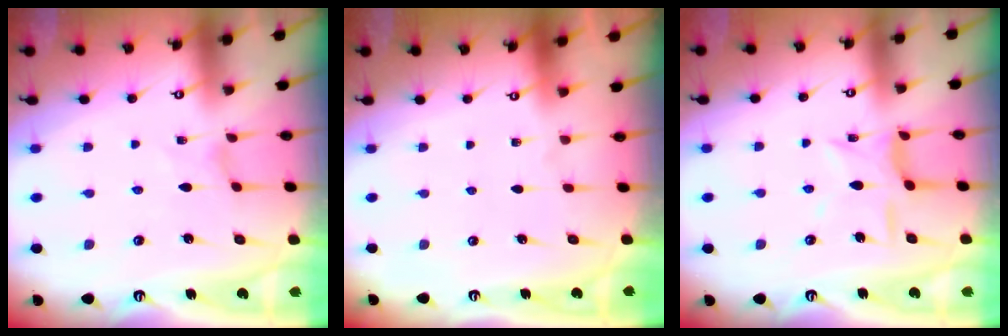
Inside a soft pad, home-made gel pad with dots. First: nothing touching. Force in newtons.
{"total": 0.0}
{"total": 8.1, "press": 8.1, "slide": 0.6}